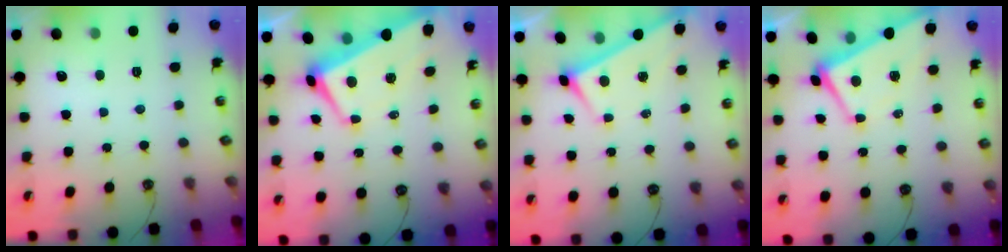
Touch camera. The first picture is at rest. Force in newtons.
{"total": 1.7, "press": 1.0, "slide": 1.3}
{"total": 3.2, "press": 3.2, "slide": 0.3}
{"total": 2.4, "press": 2.4, "slide": 0.3}